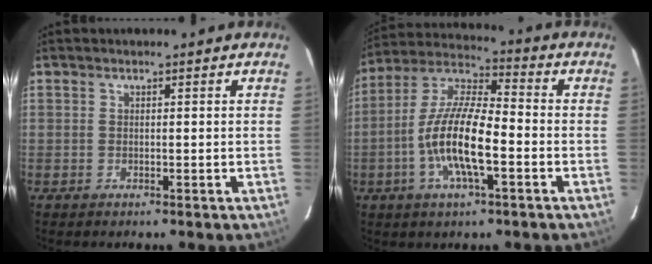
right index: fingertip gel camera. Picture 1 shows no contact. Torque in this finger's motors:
{"motor_torque": [0.72, -0.41, 0.45, 0.21]}